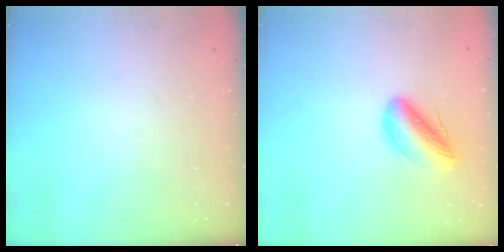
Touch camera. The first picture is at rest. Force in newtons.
{"total": 10.5, "press": 10.3, "slide": 1.9}